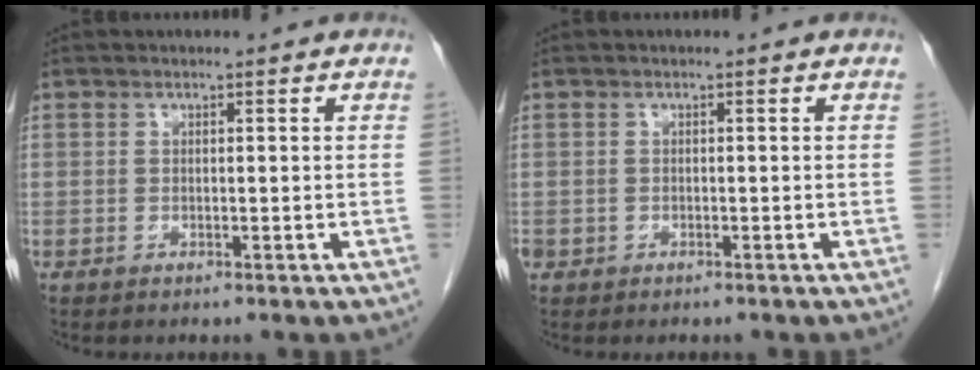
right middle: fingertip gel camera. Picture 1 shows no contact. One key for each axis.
{"total": 1.0, "fx": -0.4, "fy": 0.9, "fz": 0.3, "tx": -0.010, "ty": 0.004, "tz": -0.005}